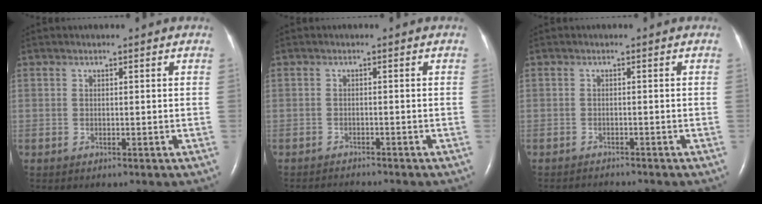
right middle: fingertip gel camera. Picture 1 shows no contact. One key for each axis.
{"total": 3.7, "fx": -3.6, "fy": 0.0, "fz": 0.9, "tx": -0.013, "ty": -0.013, "tz": -0.051}
{"total": 3.3, "fx": -3.2, "fy": 0.3, "fz": 0.7, "tx": -0.009, "ty": -0.011, "tz": -0.044}